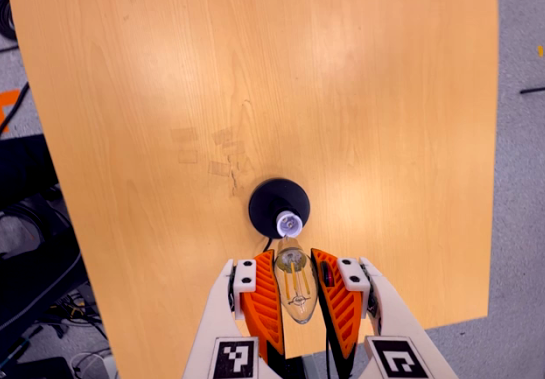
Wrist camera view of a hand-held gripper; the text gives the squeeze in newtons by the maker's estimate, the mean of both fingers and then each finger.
{"total": 18.8, "left": 20.2, "right": 17.5}